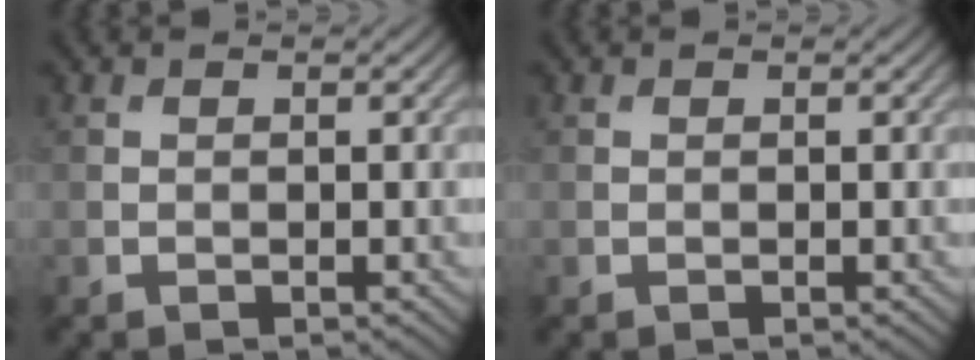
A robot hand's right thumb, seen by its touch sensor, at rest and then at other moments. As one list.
[{"total": 0.0}]